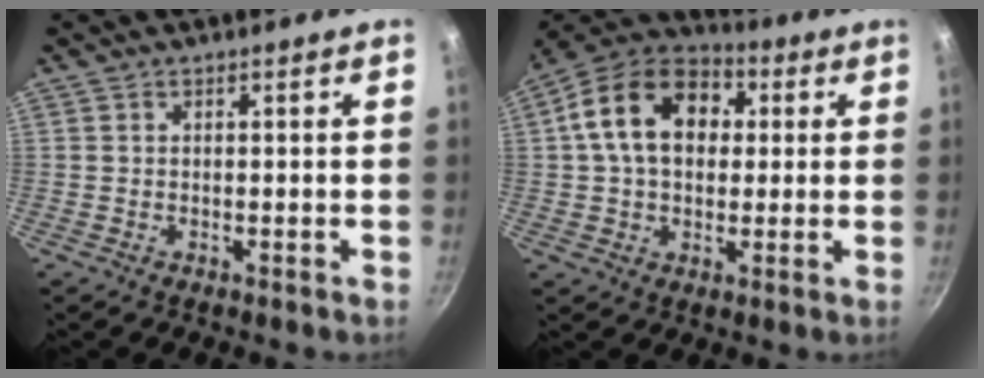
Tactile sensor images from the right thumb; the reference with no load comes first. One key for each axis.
{"total": 16.6, "fx": 3.1, "fy": 11.9, "fz": 11.1, "tx": -0.163, "ty": 0.027, "tz": 0.037}